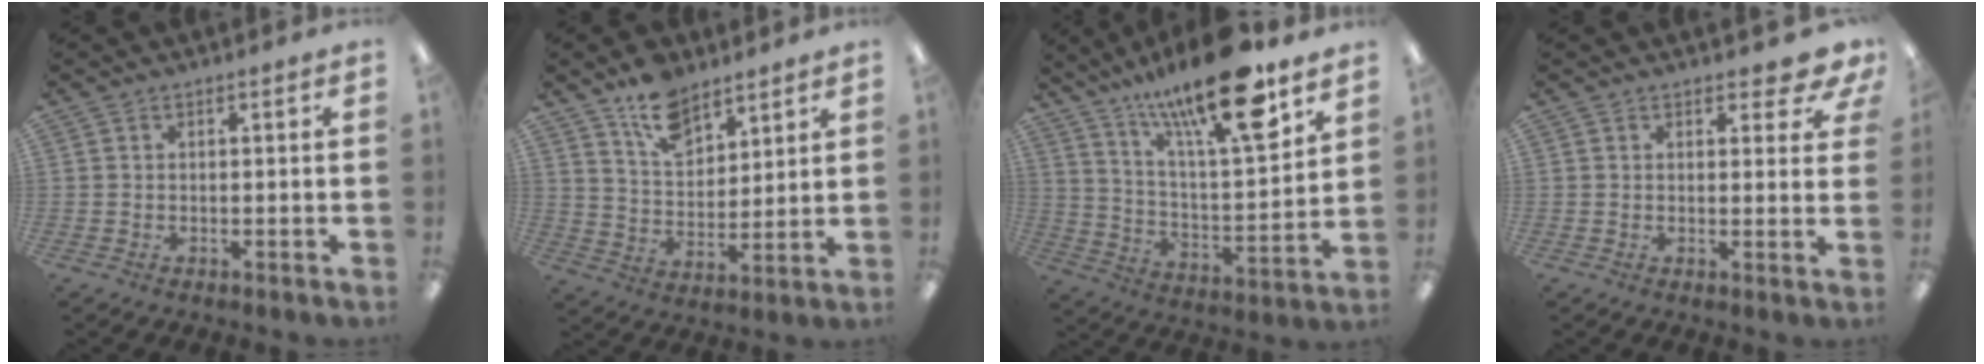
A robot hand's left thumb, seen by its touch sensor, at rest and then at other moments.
{"total": 11.4, "force": [8.5, 6.0, 4.6], "torque": [-0.077, -0.044, 0.156]}
{"total": 21.6, "force": [15.5, 5.3, 14.1], "torque": [-0.236, -0.094, 0.253]}
{"total": 4.4, "force": [3.1, 2.0, 2.3], "torque": [-0.018, -0.016, 0.052]}